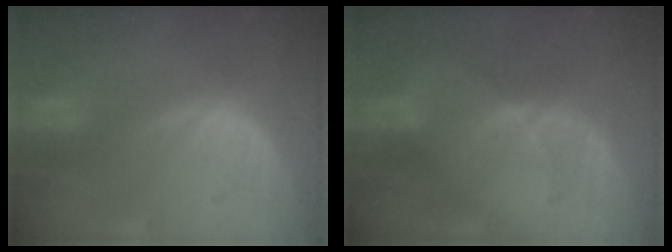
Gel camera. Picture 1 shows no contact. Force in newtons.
{"total": 3.0, "press": 2.6, "slide": 1.5}